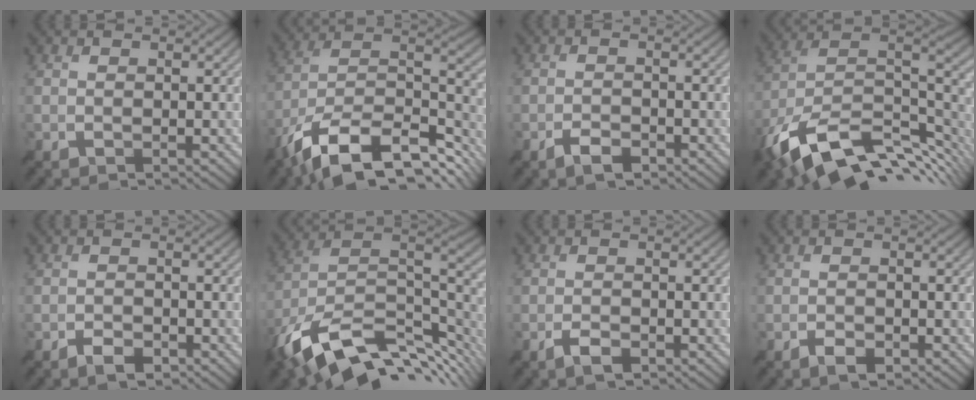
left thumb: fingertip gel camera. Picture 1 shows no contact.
{"total": 17.4, "force": [-11.4, 7.9, 10.6], "torque": [-0.243, -0.037, -0.181]}
{"total": 2.5, "force": [-2.0, 0.9, 1.2], "torque": [-0.024, -0.002, -0.037]}
{"total": 16.4, "force": [-7.4, 8.9, 11.6], "torque": [-0.265, -0.023, -0.123]}
{"total": 2.2, "force": [-1.7, 0.9, 1.0], "torque": [-0.018, -0.003, -0.031]}
{"total": 15.6, "force": [-6.7, 8.5, 11.2], "torque": [-0.257, -0.017, -0.112]}
{"total": 2.1, "force": [-1.5, 0.7, 1.3], "torque": [-0.025, -0.002, -0.027]}
{"total": 1.9, "force": [-1.5, 0.8, 1.0], "torque": [-0.018, -0.003, -0.025]}